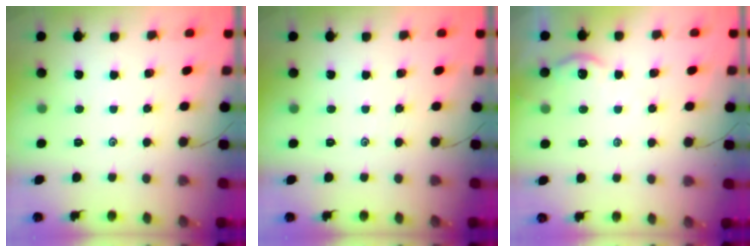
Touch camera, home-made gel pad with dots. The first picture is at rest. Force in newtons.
{"total": 0.0}
{"total": 1.7, "press": 1.7, "slide": 0.4}